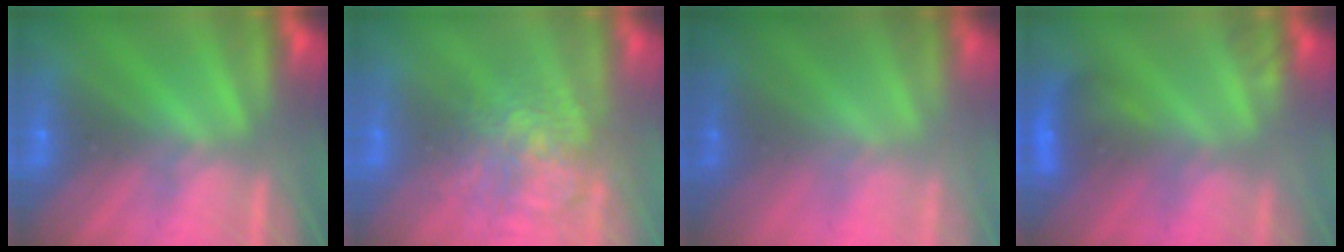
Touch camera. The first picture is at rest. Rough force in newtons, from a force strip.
{"total": 3.5}
{"total": 2.3}
{"total": 2.9}